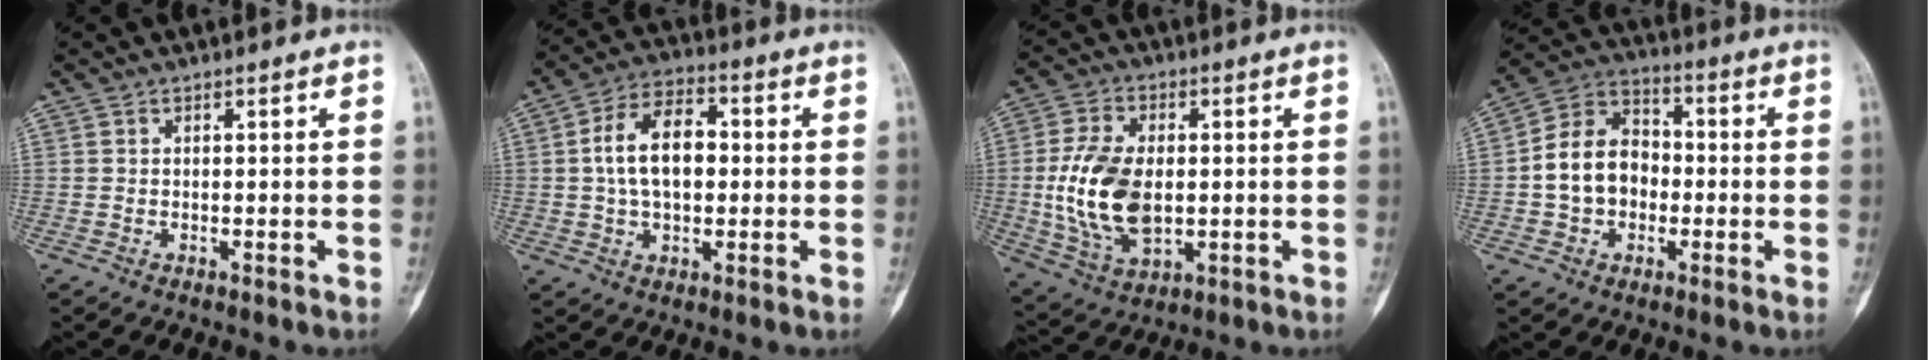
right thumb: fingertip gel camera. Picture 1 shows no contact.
{"total": 12.0, "force": [0.8, 7.3, 9.5], "torque": [-0.154, 0.021, 0.009]}
{"total": 15.1, "force": [-0.4, 9.1, 12.1], "torque": [-0.234, -0.005, 0.003]}
{"total": 12.2, "force": [-1.3, 9.5, 7.6], "torque": [-0.108, 0.037, -0.032]}